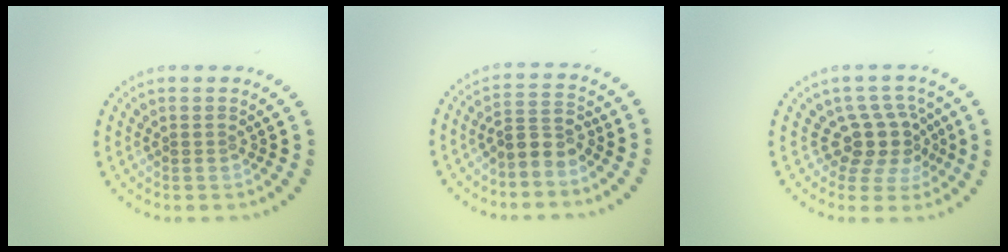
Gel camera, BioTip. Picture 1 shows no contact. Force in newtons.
{"total": 2.7, "press": 2.2, "slide": 1.4}
{"total": 3.6, "press": 2.7, "slide": 2.3}